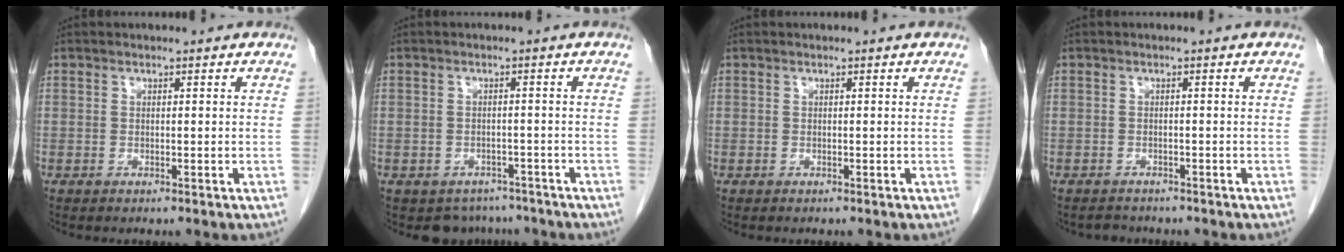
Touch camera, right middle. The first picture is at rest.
{"total": 4.1, "force": [-3.5, 2.2, -0.1], "torque": [0.005, 0.006, -0.046]}
{"total": 0.0}
{"total": 2.0, "force": [-1.9, 0.8, -0.2], "torque": [-0.002, -0.003, -0.029]}